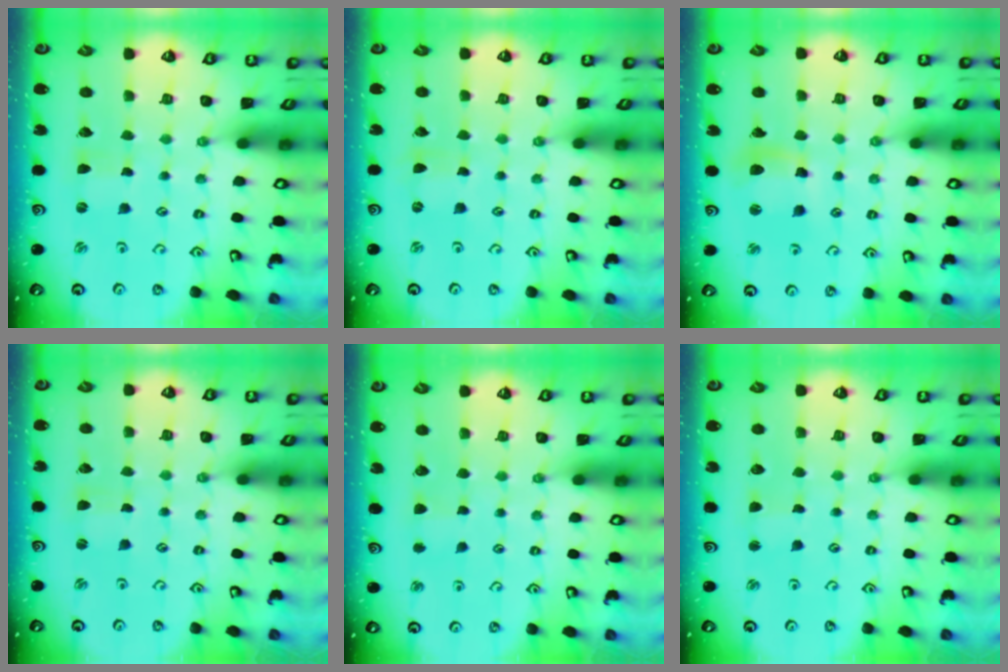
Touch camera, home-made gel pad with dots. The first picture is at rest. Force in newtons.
{"total": 0.0}
{"total": 9.2, "press": 9.2, "slide": 1.0}
{"total": 1.0, "press": 1.0, "slide": 0.3}
{"total": 2.9, "press": 2.8, "slide": 0.4}
{"total": 1.8, "press": 1.7, "slide": 0.3}